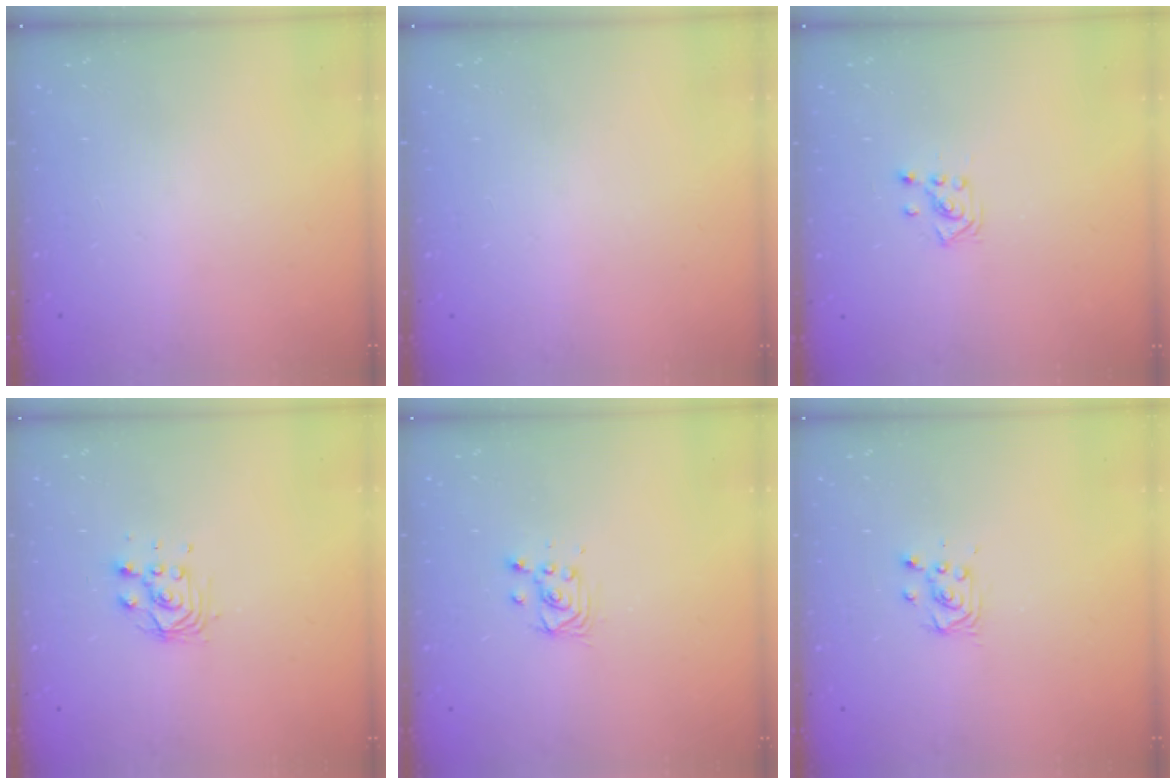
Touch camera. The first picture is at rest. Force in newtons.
{"total": 0.0}
{"total": 2.6, "press": 2.5, "slide": 0.7}
{"total": 5.9, "press": 5.9, "slide": 0.2}
{"total": 3.8, "press": 3.8, "slide": 0.3}
{"total": 4.0, "press": 3.9, "slide": 0.5}